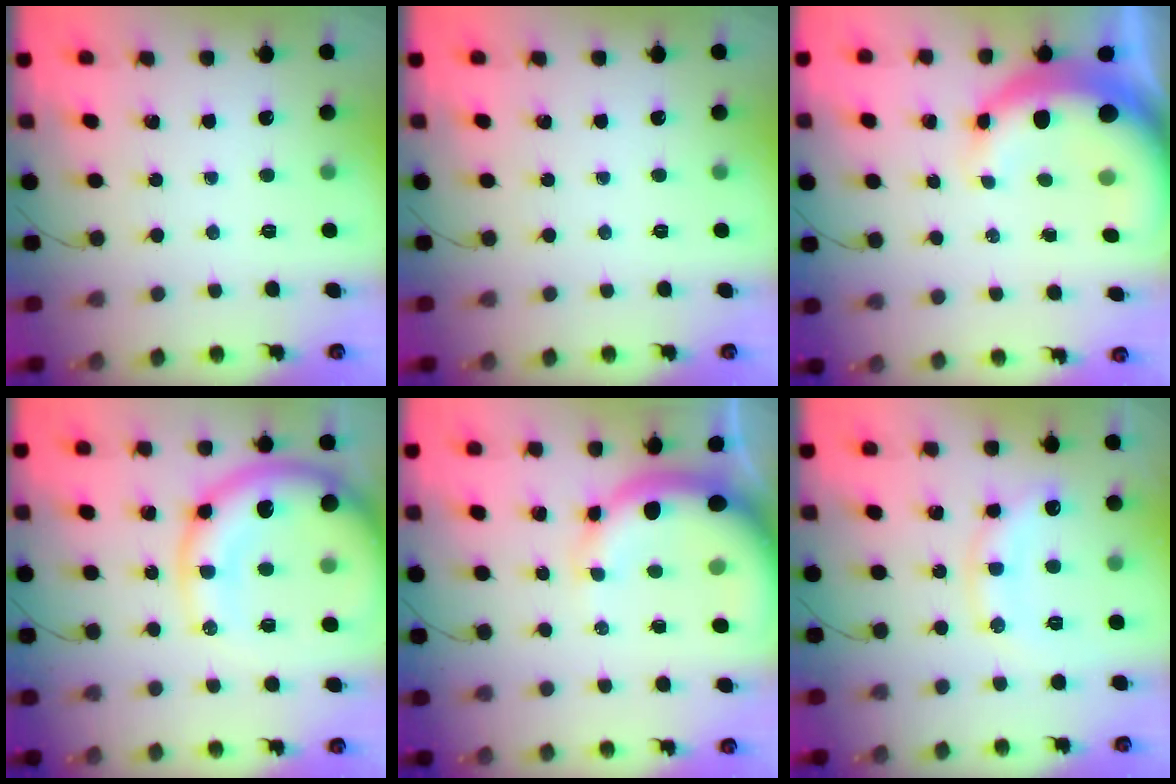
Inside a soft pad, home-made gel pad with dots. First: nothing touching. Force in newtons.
{"total": 0.0}
{"total": 10.4, "press": 10.2, "slide": 1.7}
{"total": 19.2, "press": 18.6, "slide": 4.5}
{"total": 11.0, "press": 10.7, "slide": 2.4}
{"total": 14.4, "press": 14.4, "slide": 0.6}